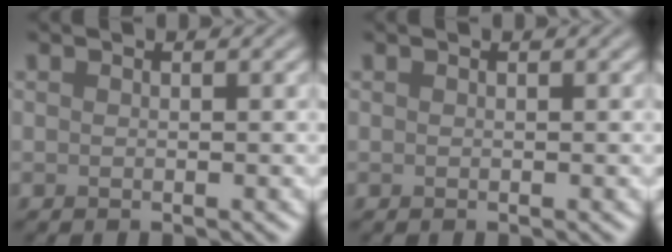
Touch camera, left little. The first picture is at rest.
{"total": 0.0}